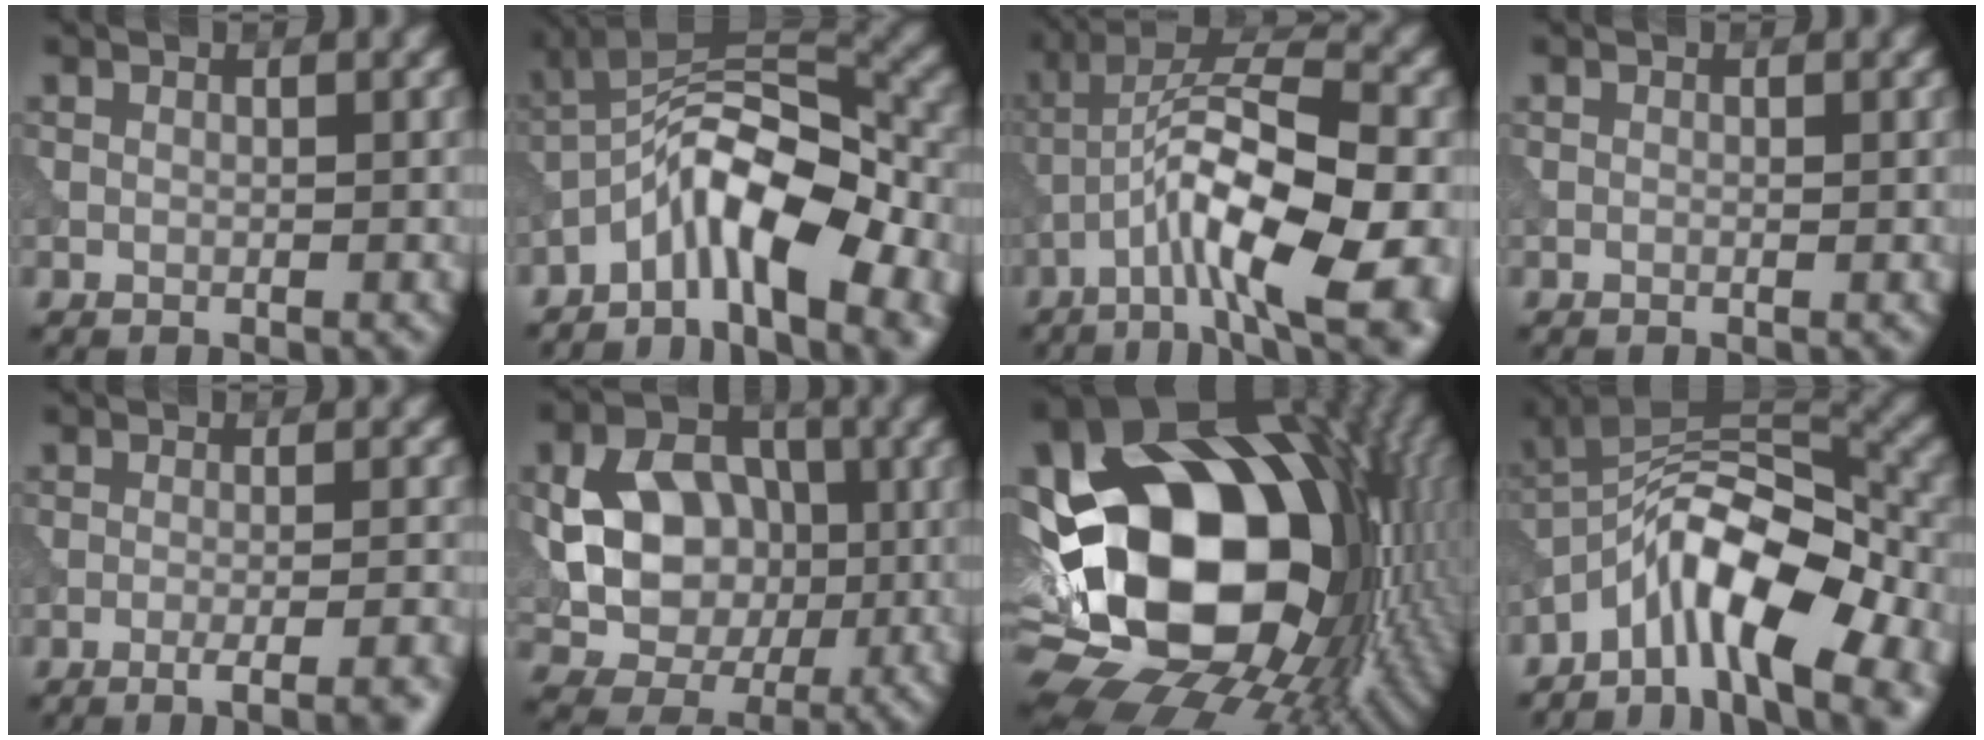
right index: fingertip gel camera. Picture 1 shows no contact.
{"total": 11.0, "force": [-5.8, 3.3, 8.8], "torque": [-0.143, 0.013, -0.100]}
{"total": 12.9, "force": [-5.7, 3.7, 11.0], "torque": [-0.187, 0.005, -0.087]}
{"total": 0.0}
{"total": 5.2, "force": [-2.8, 1.5, 4.2], "torque": [-0.026, 0.014, -0.034]}
{"total": 8.4, "force": [-0.3, 6.5, 5.3], "torque": [-0.095, -0.003, 0.001]}
{"total": 20.4, "force": [-0.3, 14.7, 14.1], "torque": [-0.246, -0.008, 0.016]}
{"total": 12.0, "force": [-6.4, 4.3, 9.2], "torque": [-0.143, 0.010, -0.115]}